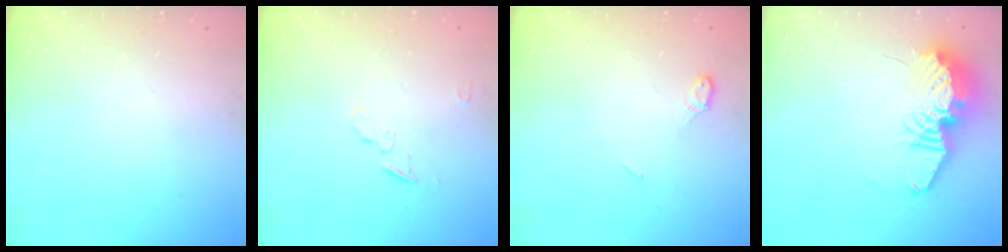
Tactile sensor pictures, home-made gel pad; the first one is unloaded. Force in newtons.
{"total": 5.2, "press": 5.2, "slide": 0.3}
{"total": 4.6, "press": 4.6, "slide": 0.6}
{"total": 14.4, "press": 14.4, "slide": 1.2}